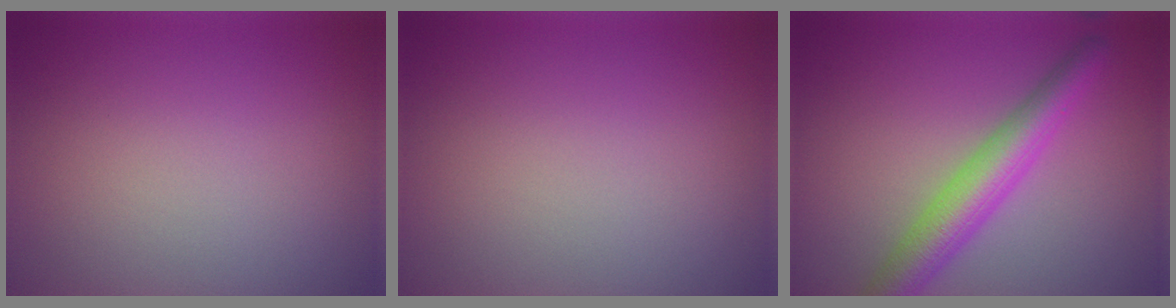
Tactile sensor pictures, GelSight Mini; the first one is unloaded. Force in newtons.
{"total": 0.0}
{"total": 5.2, "press": 5.1, "slide": 0.2}